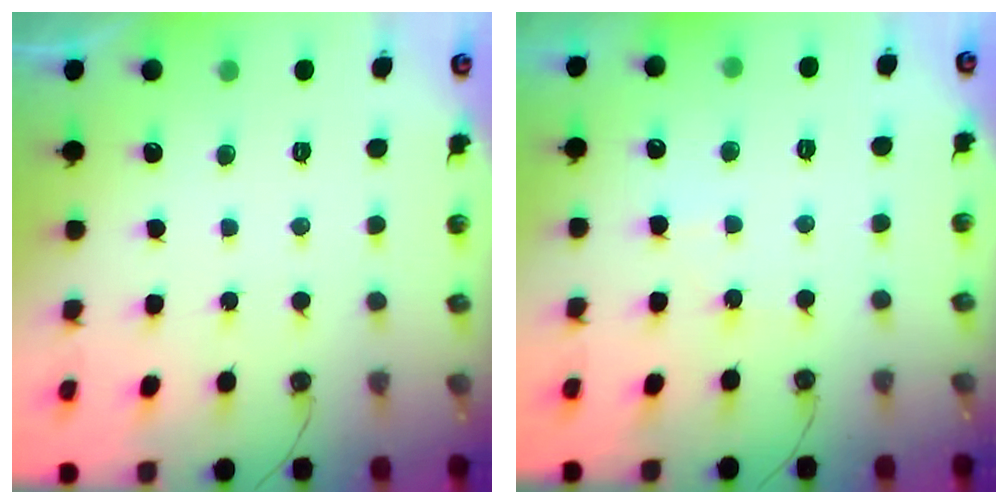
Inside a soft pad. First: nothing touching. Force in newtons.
{"total": 4.7, "press": 4.7, "slide": 0.6}